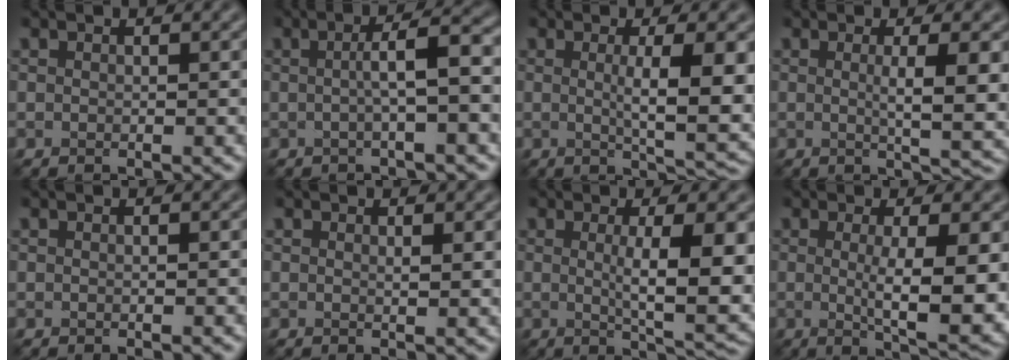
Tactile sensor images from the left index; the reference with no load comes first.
{"total": 4.0, "force": [0.0, 0.7, 3.9], "torque": [-0.060, 0.014, -0.003]}
{"total": 6.8, "force": [0.2, 1.5, 6.7], "torque": [-0.092, -0.008, 0.008]}
{"total": 4.9, "force": [0.3, 1.0, 4.8], "torque": [-0.070, -0.006, 0.006]}
{"total": 0.0}
{"total": 0.8, "force": [0.3, 0.1, 0.7], "torque": [-0.008, -0.003, 0.005]}
{"total": 7.6, "force": [0.3, 1.8, 7.4], "torque": [-0.100, -0.010, 0.010]}
{"total": 7.6, "force": [-0.2, 1.7, 7.4], "torque": [-0.105, -0.013, 0.003]}